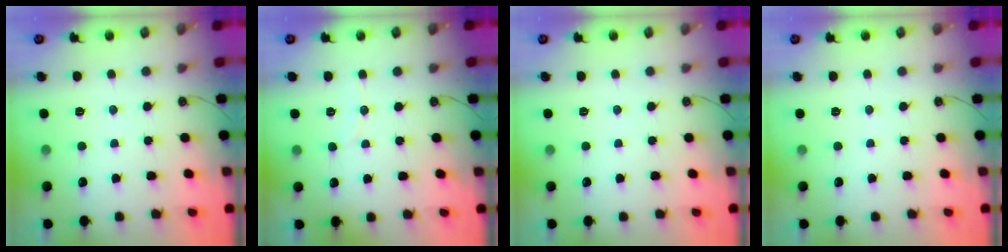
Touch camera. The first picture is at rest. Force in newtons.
{"total": 3.2, "press": 3.1, "slide": 0.3}
{"total": 0.0}
{"total": 0.0}